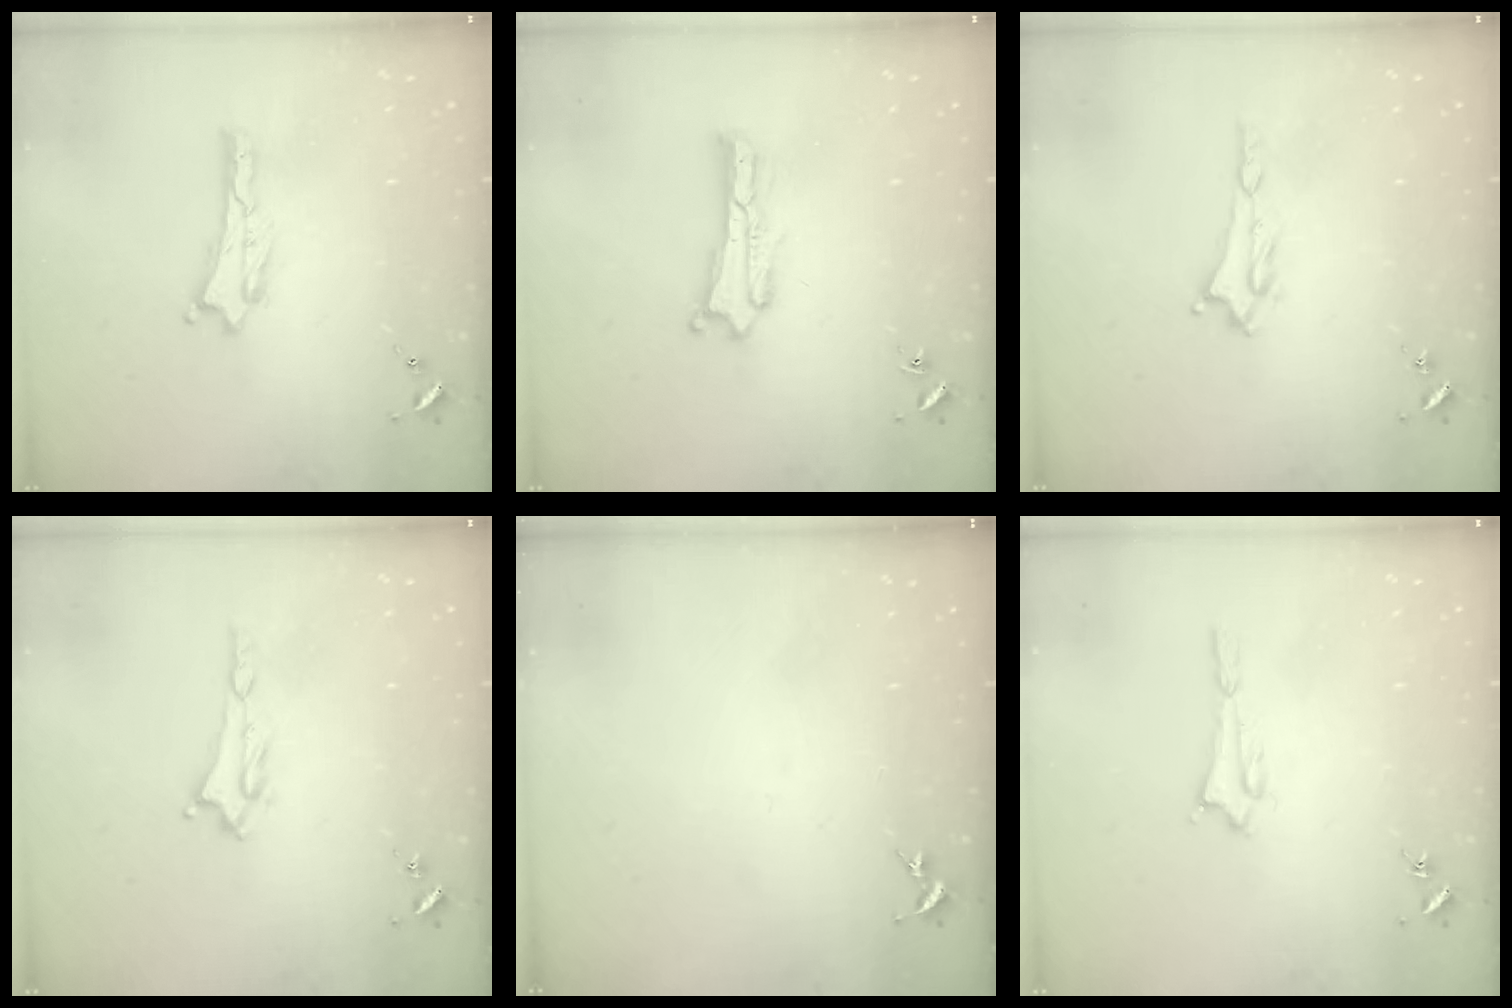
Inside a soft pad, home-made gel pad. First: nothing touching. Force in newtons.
{"total": 0.9, "press": 0.9, "slide": 0.2}
{"total": 1.3, "press": 1.3, "slide": 0.2}
{"total": 1.3, "press": 1.3, "slide": 0.2}
{"total": 0.0}
{"total": 1.6, "press": 1.6, "slide": 0.1}